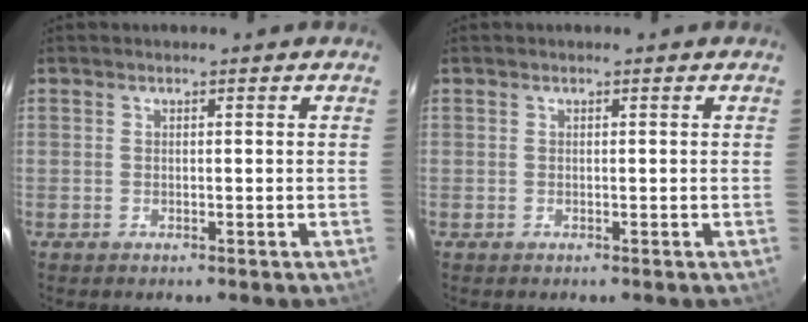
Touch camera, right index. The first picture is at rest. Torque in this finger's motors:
{"motor_torque": [0.00, 0.01, -0.02, 0.00]}